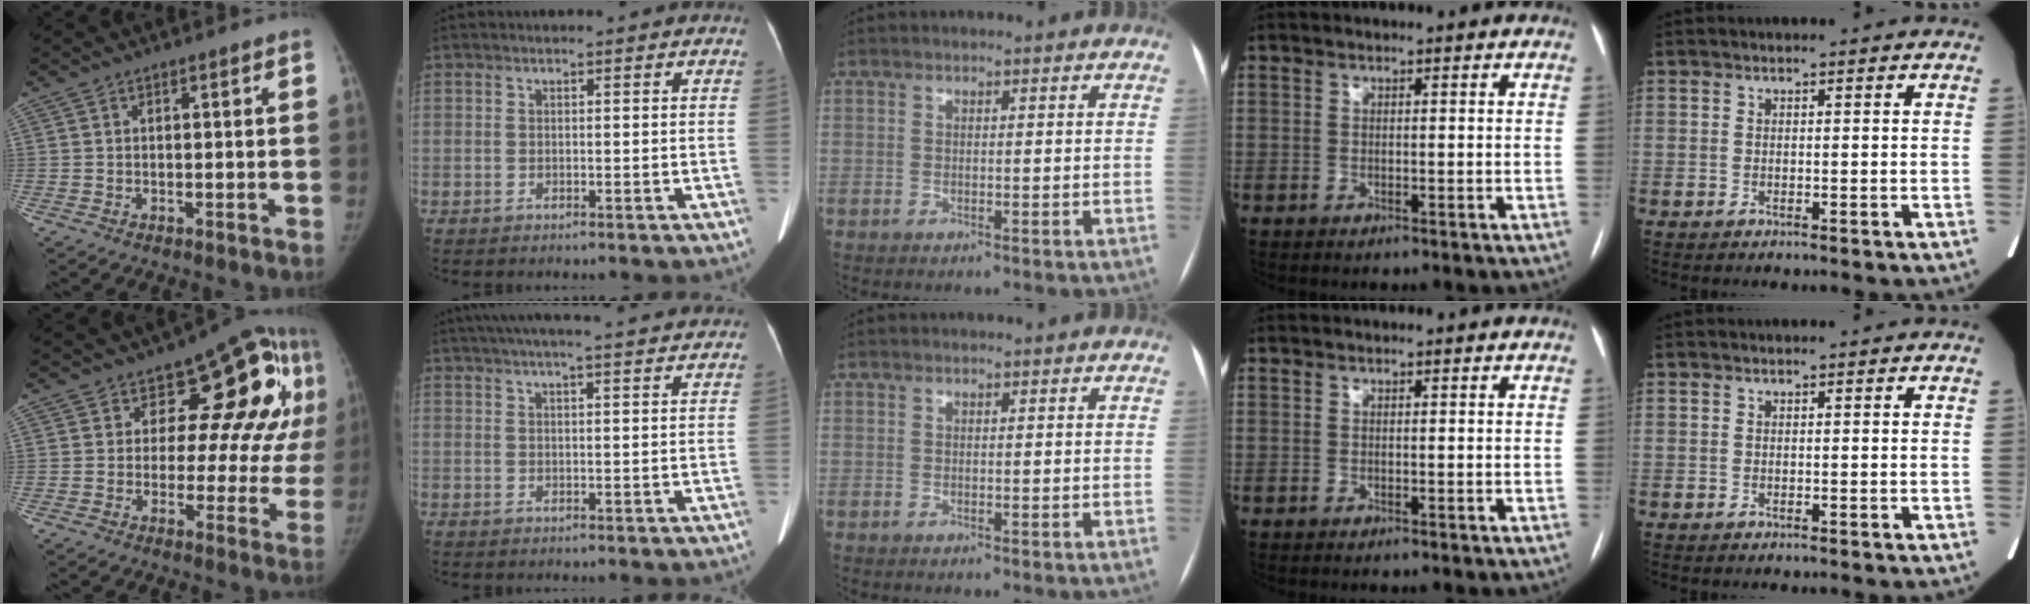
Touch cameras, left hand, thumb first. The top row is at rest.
{"thumb": {"total": 15.5, "force": [5.6, 9.3, 11.0], "torque": [-0.065, -0.014, 0.065]}, "index": {"total": 17.2, "force": [15.2, 0.9, 8.0], "torque": [-0.132, 0.040, 0.201]}}